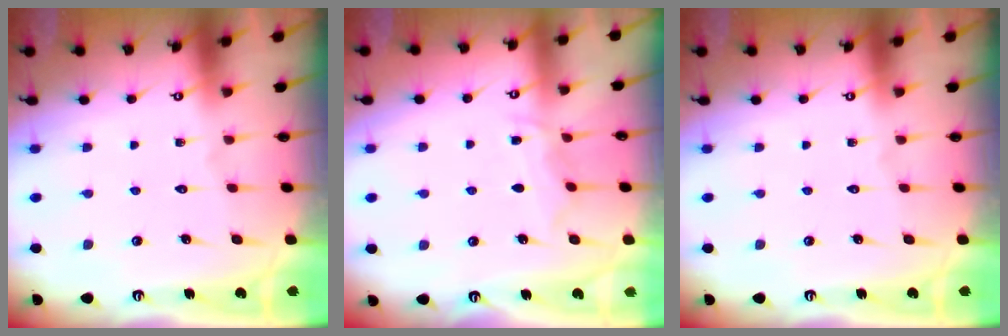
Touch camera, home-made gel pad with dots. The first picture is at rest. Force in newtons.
{"total": 5.9, "press": 5.8, "slide": 0.7}
{"total": 0.0}